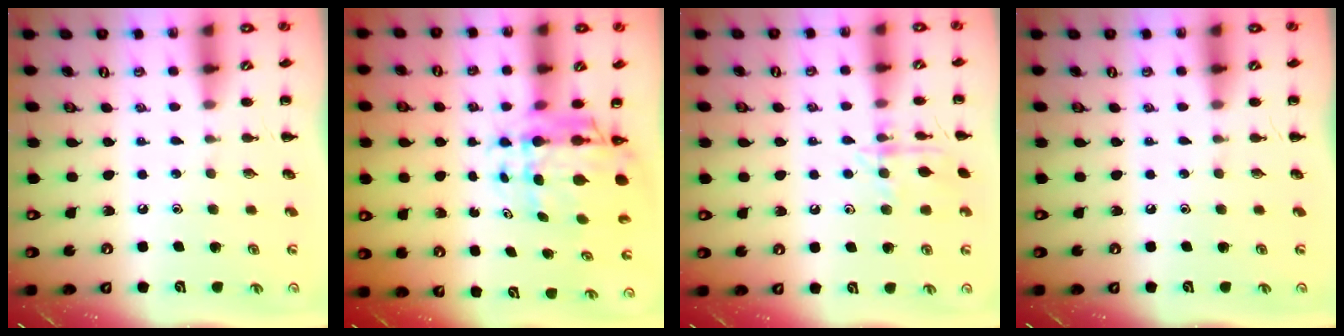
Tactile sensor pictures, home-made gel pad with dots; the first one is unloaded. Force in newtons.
{"total": 7.4, "press": 6.8, "slide": 2.7}
{"total": 10.8, "press": 10.7, "slide": 1.2}
{"total": 0.0}